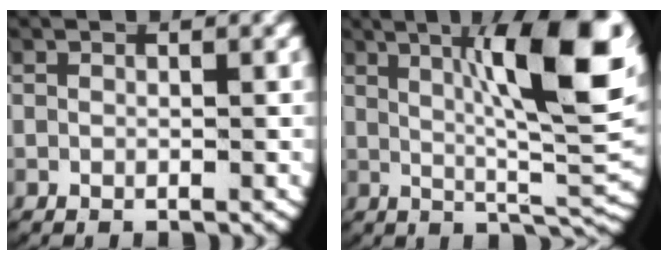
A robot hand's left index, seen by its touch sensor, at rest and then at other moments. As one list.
[{"total": 13.1, "force": [3.9, 4.0, 11.8], "torque": [-0.156, 0.006, 0.057]}]